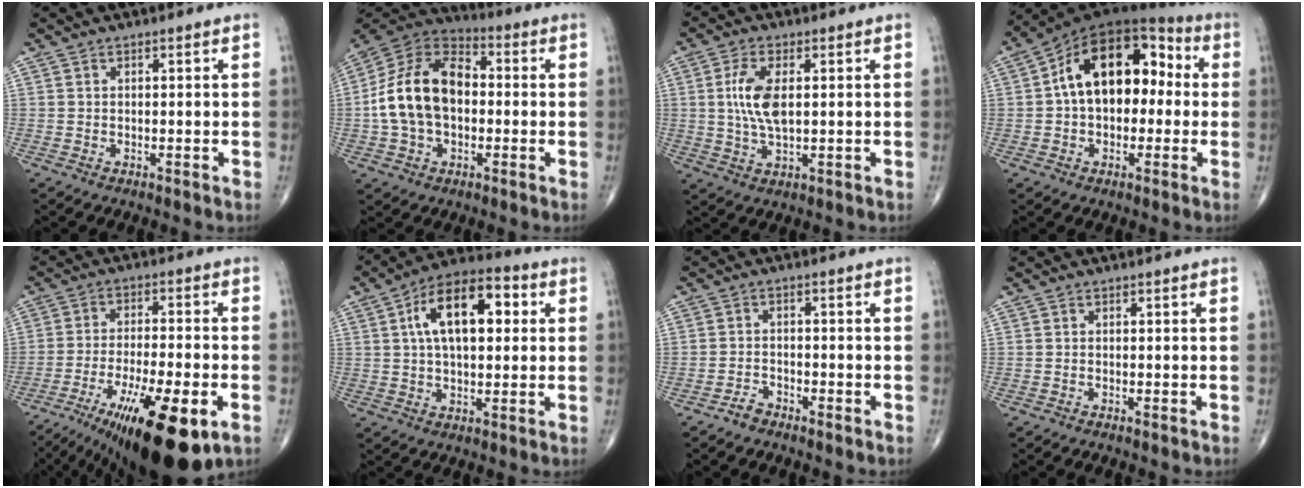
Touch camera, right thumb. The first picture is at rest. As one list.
[{"total": 16.9, "force": [-0.7, 11.4, 12.5], "torque": [-0.214, 0.035, -0.021]}, {"total": 7.7, "force": [1.0, 3.4, 6.8], "torque": [-0.144, -0.005, 0.020]}, {"total": 17.4, "force": [1.4, 11.0, 13.4], "torque": [-0.178, 0.053, 0.012]}, {"total": 19.6, "force": [-9.3, 5.6, 16.3], "torque": [-0.250, 0.006, -0.143]}, {"total": 15.2, "force": [3.5, 7.9, 12.6], "torque": [-0.190, 0.022, 0.050]}, {"total": 2.2, "force": [-1.9, 0.9, 0.6], "torque": [-0.007, 0.008, -0.037]}, {"total": 0.0}]